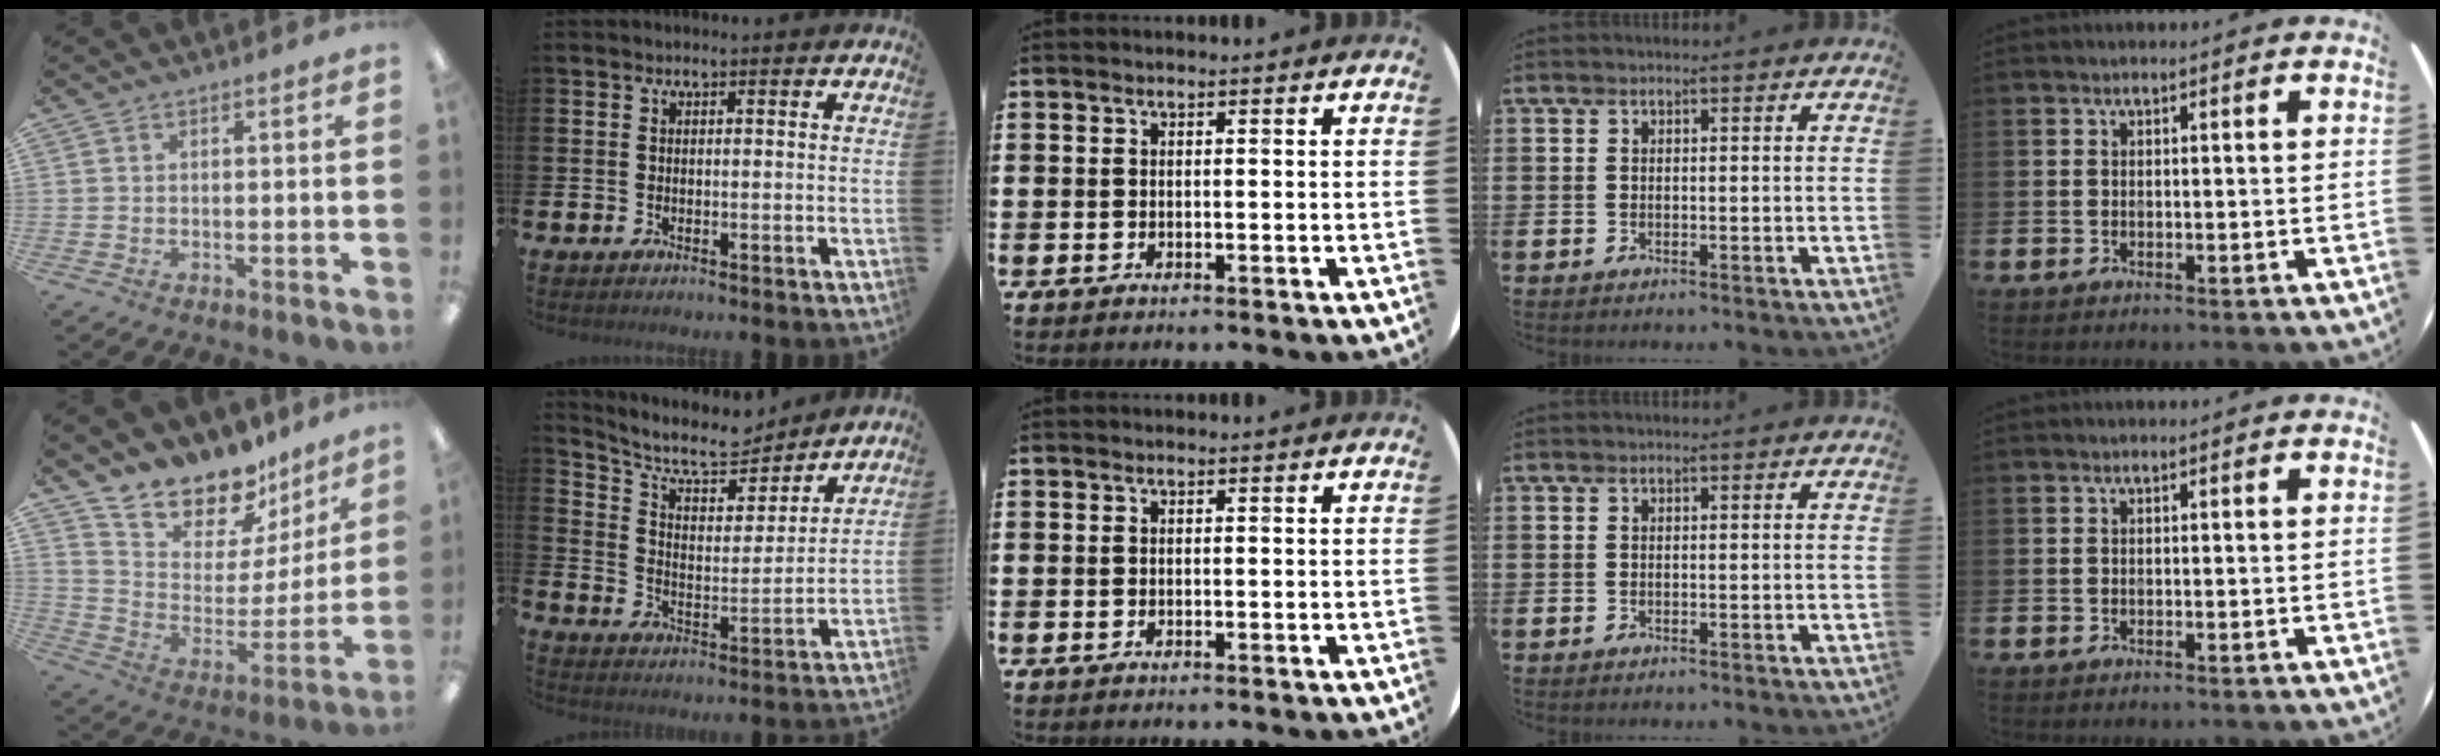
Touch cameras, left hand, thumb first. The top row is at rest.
{"thumb": {"total": 15.5, "force": [14.1, 5.9, 2.2], "torque": [-0.057, -0.135, 0.256]}, "index": {"total": 9.9, "force": [8.8, 3.0, 3.3], "torque": [-0.093, -0.061, 0.152]}}